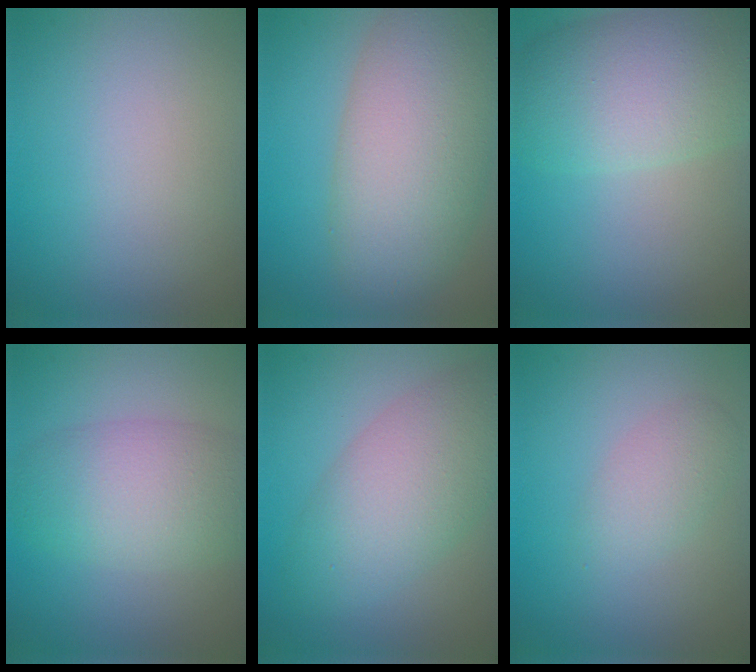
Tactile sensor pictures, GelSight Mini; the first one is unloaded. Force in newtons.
{"total": 9.6, "press": 9.5, "slide": 0.7}
{"total": 8.2, "press": 8.2, "slide": 0.3}
{"total": 6.2, "press": 6.2, "slide": 0.3}
{"total": 6.4, "press": 6.4, "slide": 0.2}
{"total": 2.2, "press": 2.2, "slide": 0.0}